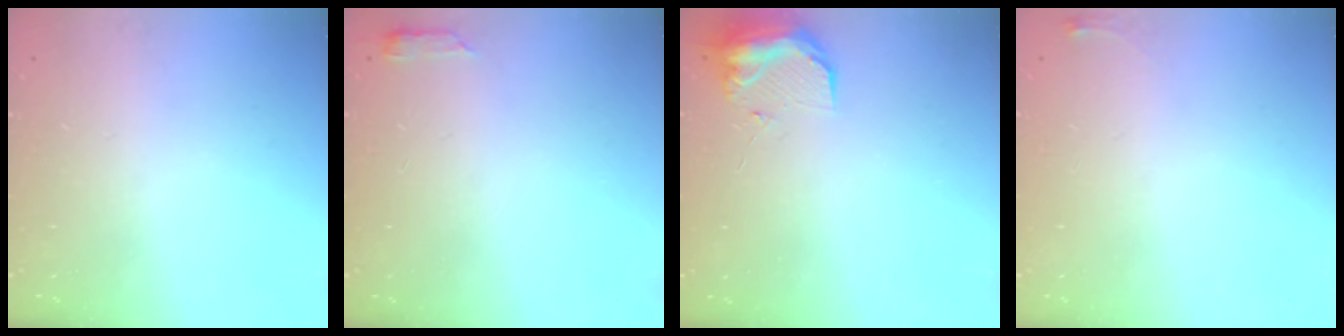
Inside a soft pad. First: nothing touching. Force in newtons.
{"total": 2.9, "press": 2.8, "slide": 0.6}
{"total": 9.3, "press": 9.2, "slide": 0.7}
{"total": 3.6, "press": 3.6, "slide": 0.5}